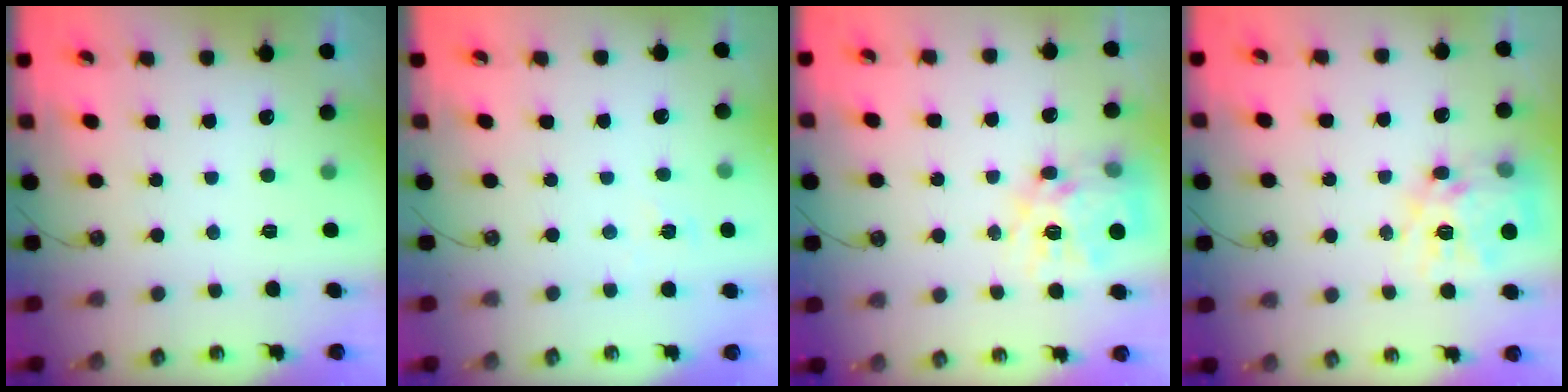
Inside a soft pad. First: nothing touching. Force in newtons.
{"total": 3.9, "press": 3.9, "slide": 0.4}
{"total": 15.4, "press": 15.3, "slide": 1.3}
{"total": 15.4, "press": 15.3, "slide": 1.3}